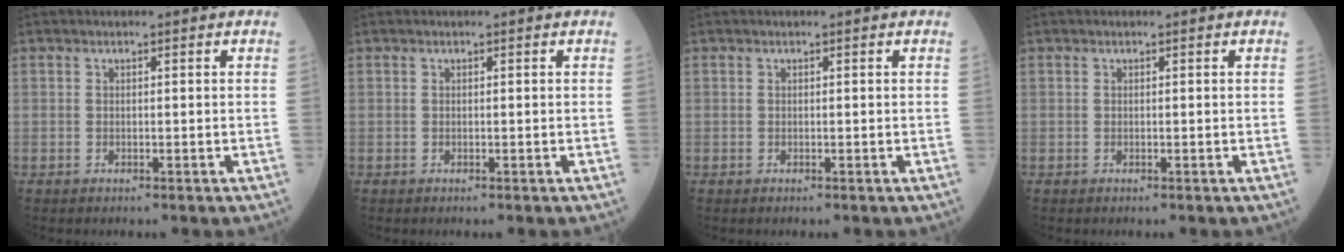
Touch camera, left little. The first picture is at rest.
{"total": 0.0}
{"total": 0.0}
{"total": 0.0}